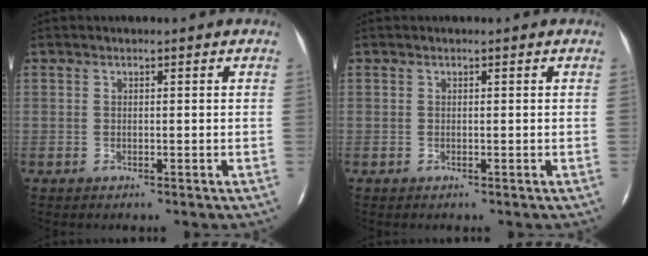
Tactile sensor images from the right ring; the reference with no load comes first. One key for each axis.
{"total": 0.0}